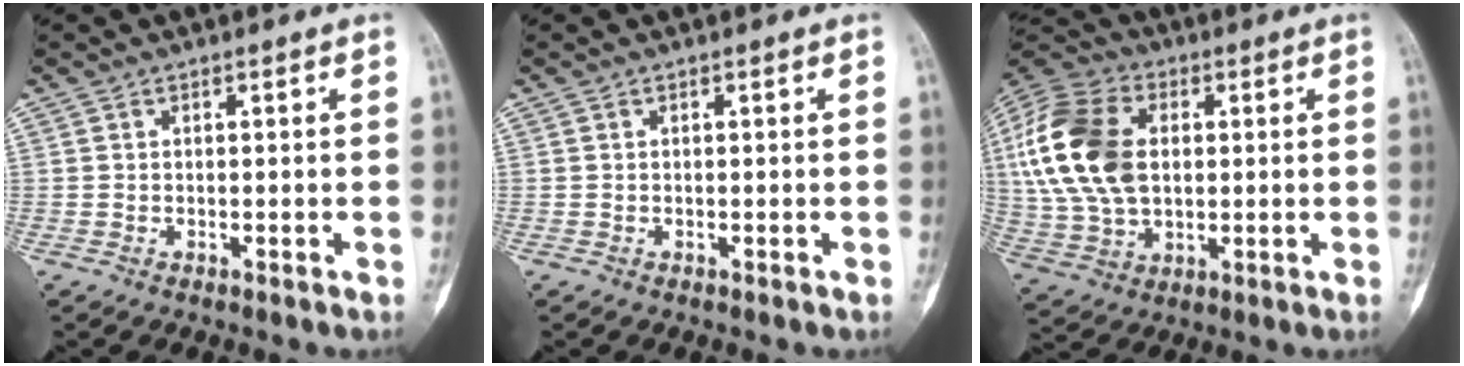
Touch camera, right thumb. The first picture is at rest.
{"total": 0.0}
{"total": 20.4, "force": [2.7, 13.5, 15.1], "torque": [-0.311, 0.007, 0.050]}